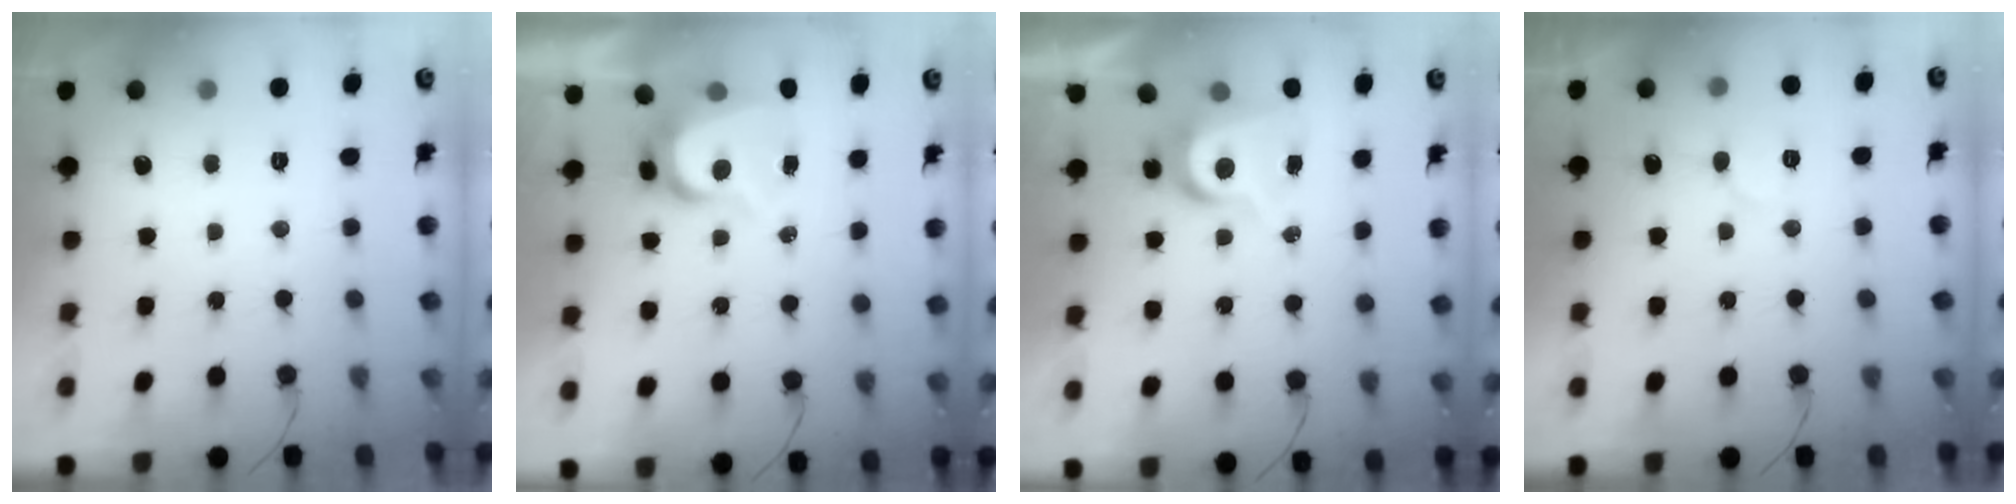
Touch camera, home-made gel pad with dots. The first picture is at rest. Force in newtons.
{"total": 6.6, "press": 6.6, "slide": 0.5}
{"total": 7.7, "press": 7.7, "slide": 0.3}
{"total": 7.6, "press": 7.6, "slide": 0.6}